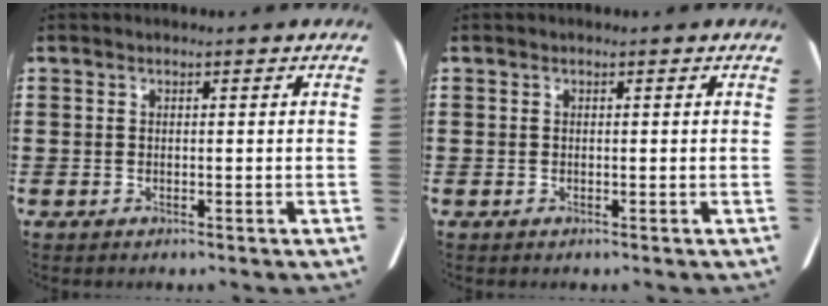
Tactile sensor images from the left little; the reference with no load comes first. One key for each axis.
{"total": 0.0}